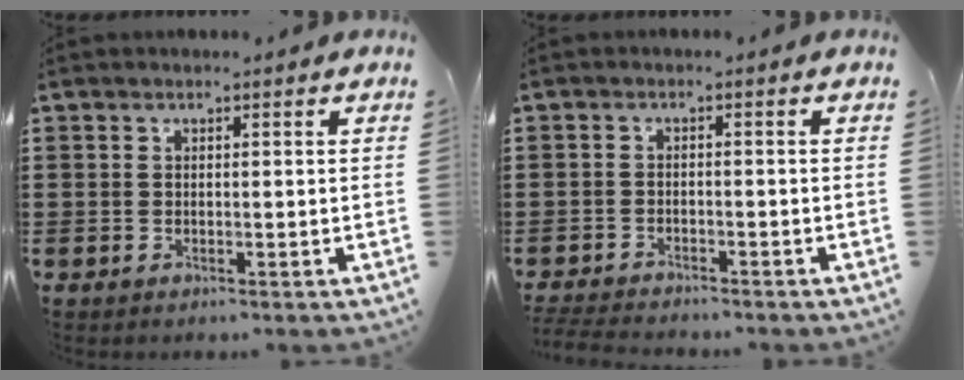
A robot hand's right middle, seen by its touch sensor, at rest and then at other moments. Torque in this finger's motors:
{"motor_torque": [0.02, -0.01, 0.00, 0.01]}